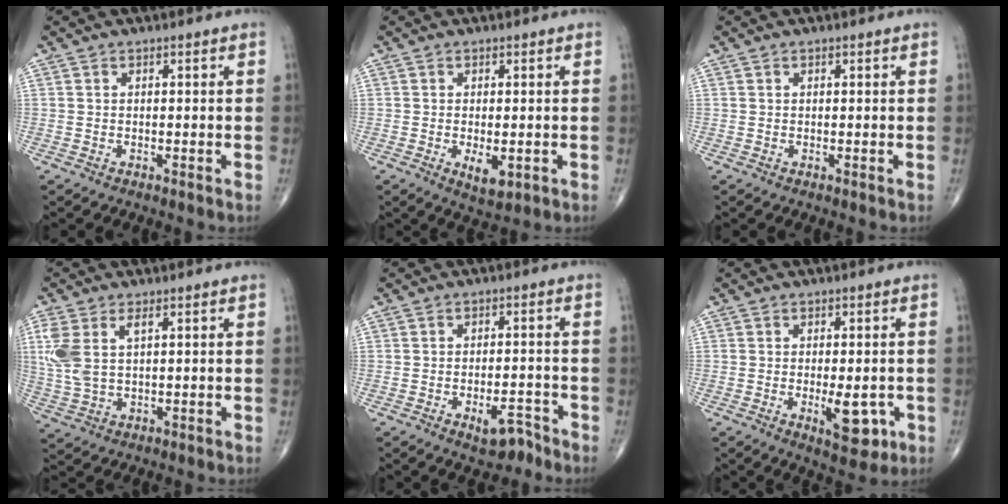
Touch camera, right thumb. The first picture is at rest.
{"total": 4.0, "force": [-0.9, 1.8, 3.5], "torque": [-0.053, -0.010, -0.009]}
{"total": 0.0}
{"total": 7.9, "force": [2.4, 4.0, 6.4], "torque": [-0.161, 0.006, 0.055]}
{"total": 4.9, "force": [-3.1, 2.2, 3.1], "torque": [-0.035, 0.020, -0.043]}
{"total": 7.1, "force": [-1.8, 3.1, 6.2], "torque": [-0.071, -0.009, -0.018]}